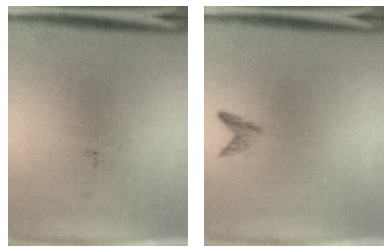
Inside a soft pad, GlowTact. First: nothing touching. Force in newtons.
{"total": 0.8}